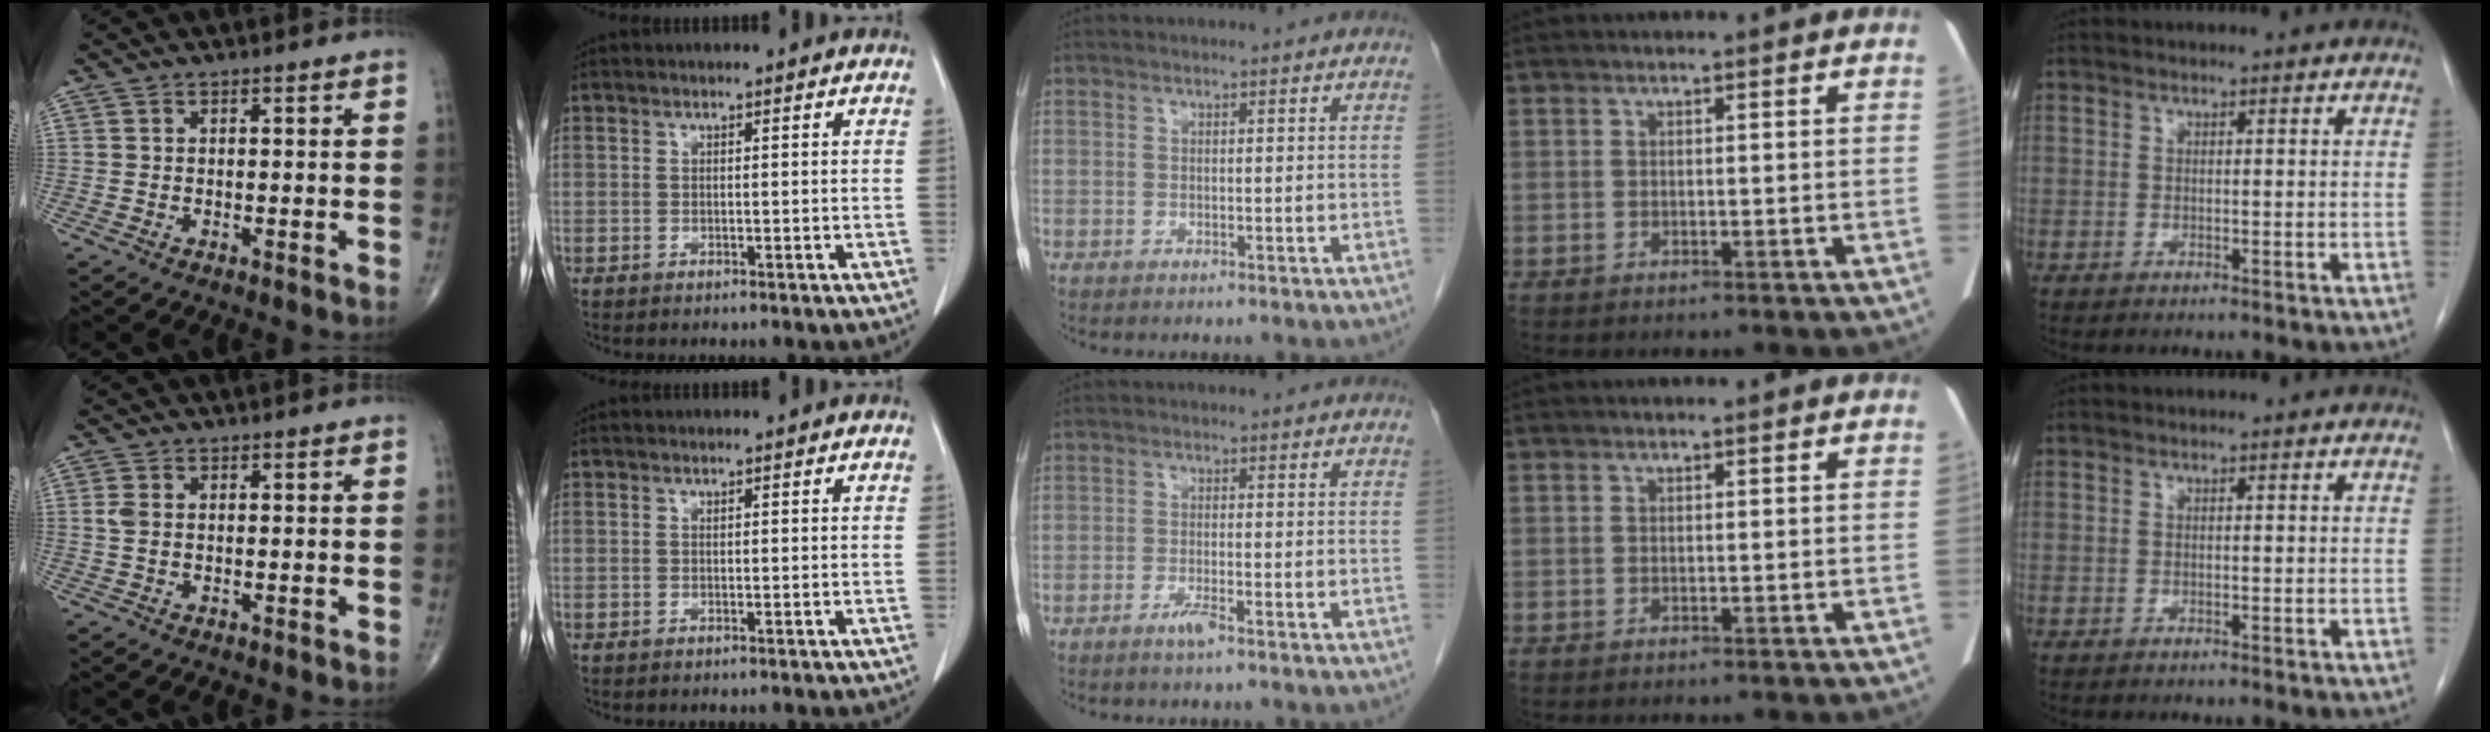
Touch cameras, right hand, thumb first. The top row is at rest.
{"thumb": {"total": 1.7, "force": [0.1, 1.1, 1.4], "torque": [-0.040, 0.002, 0.001]}, "middle": {"total": 2.1, "force": [-1.5, 0.0, 1.5], "torque": [-0.033, -0.002, -0.028]}}